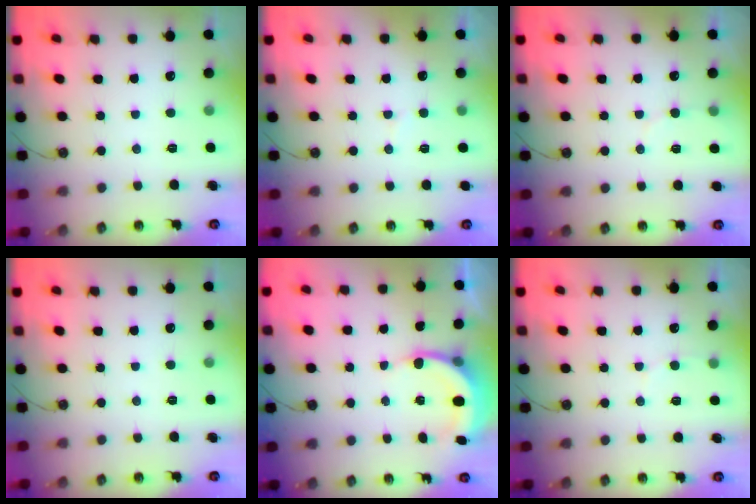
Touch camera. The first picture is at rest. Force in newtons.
{"total": 5.3, "press": 5.3, "slide": 0.4}
{"total": 4.1, "press": 3.8, "slide": 1.5}
{"total": 0.0}
{"total": 6.9, "press": 6.8, "slide": 1.0}
{"total": 5.4, "press": 5.4, "slide": 0.5}